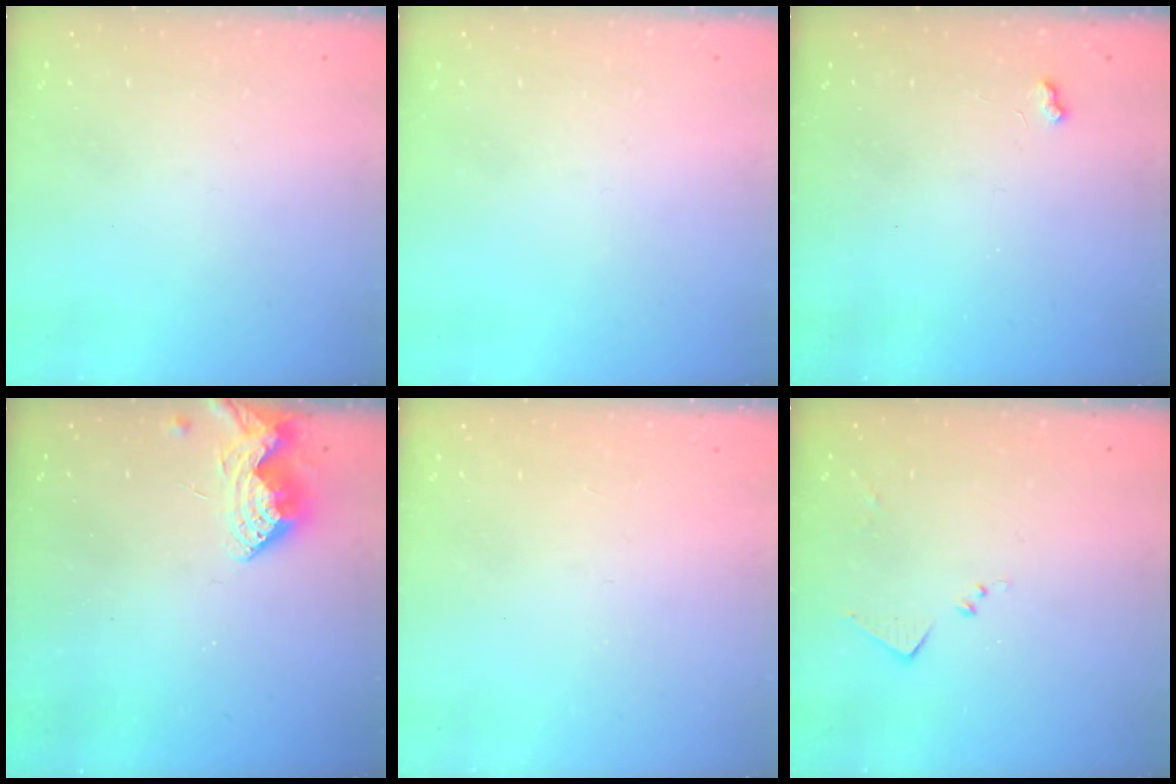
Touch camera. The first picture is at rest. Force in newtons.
{"total": 0.0}
{"total": 1.8, "press": 1.8, "slide": 0.4}
{"total": 7.6, "press": 7.5, "slide": 0.7}
{"total": 1.0, "press": 0.9, "slide": 0.4}
{"total": 6.0, "press": 6.0, "slide": 0.8}